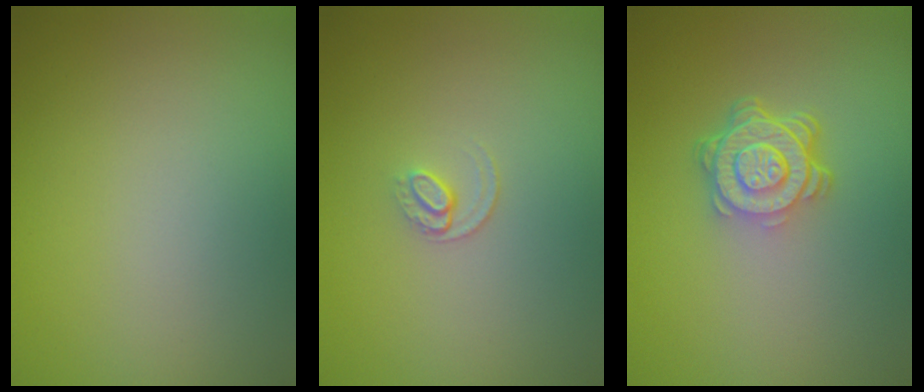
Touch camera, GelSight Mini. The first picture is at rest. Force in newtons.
{"total": 1.0, "press": 0.6, "slide": 0.8}
{"total": 4.6, "press": 3.3, "slide": 3.2}